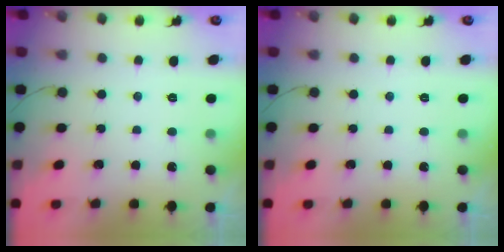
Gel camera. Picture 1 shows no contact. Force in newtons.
{"total": 0.0}